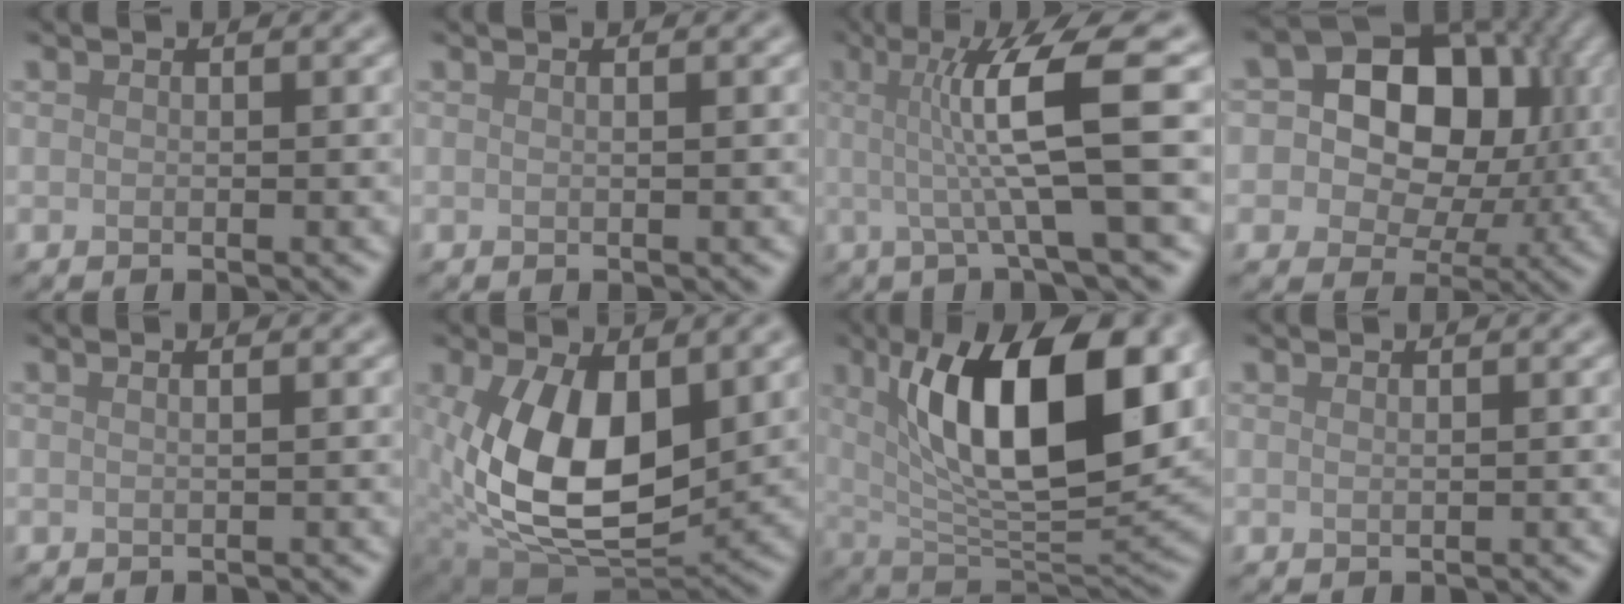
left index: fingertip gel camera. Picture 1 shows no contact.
{"total": 0.8, "force": [0.2, 0.3, 0.7], "torque": [-0.004, 0.002, -0.004]}
{"total": 7.7, "force": [0.7, 1.1, 7.6], "torque": [-0.123, 0.007, 0.011]}
{"total": 12.3, "force": [2.1, 9.2, 7.9], "torque": [-0.099, 0.024, 0.009]}
{"total": 1.1, "force": [0.1, 0.4, 1.0], "torque": [-0.009, 0.002, -0.008]}
{"total": 11.7, "force": [1.7, 6.9, 9.4], "torque": [-0.179, -0.020, 0.036]}
{"total": 13.2, "force": [4.1, 4.9, 11.5], "torque": [-0.166, 0.001, 0.063]}
{"total": 0.0}